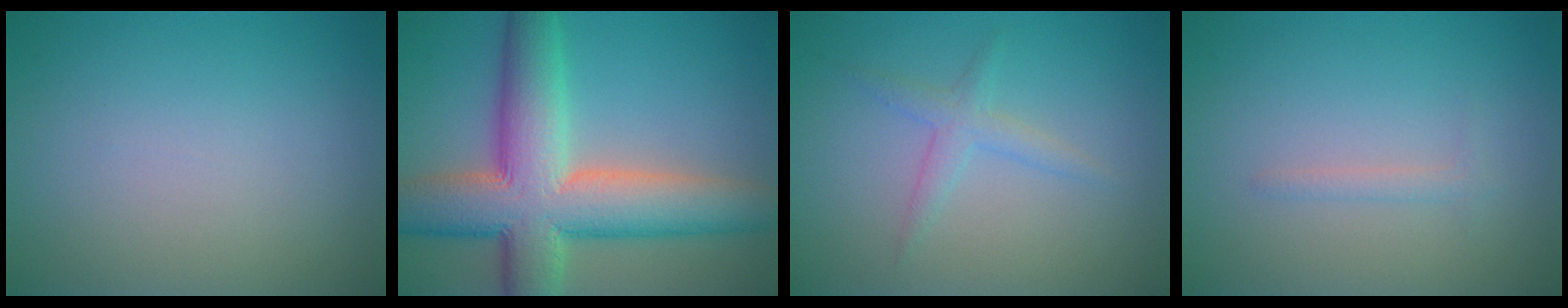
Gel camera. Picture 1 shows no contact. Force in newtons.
{"total": 11.5, "press": 11.5, "slide": 0.4}
{"total": 1.8, "press": 1.8, "slide": 0.1}
{"total": 0.9, "press": 0.9, "slide": 0.0}